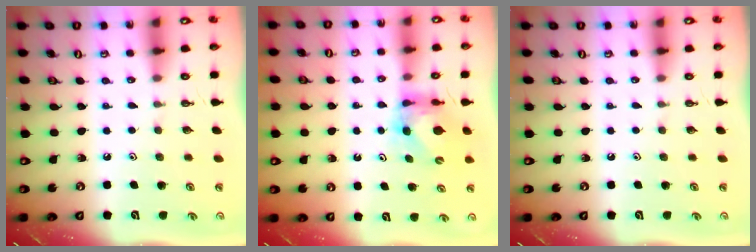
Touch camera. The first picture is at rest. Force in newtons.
{"total": 5.9, "press": 5.9, "slide": 0.6}
{"total": 0.0}